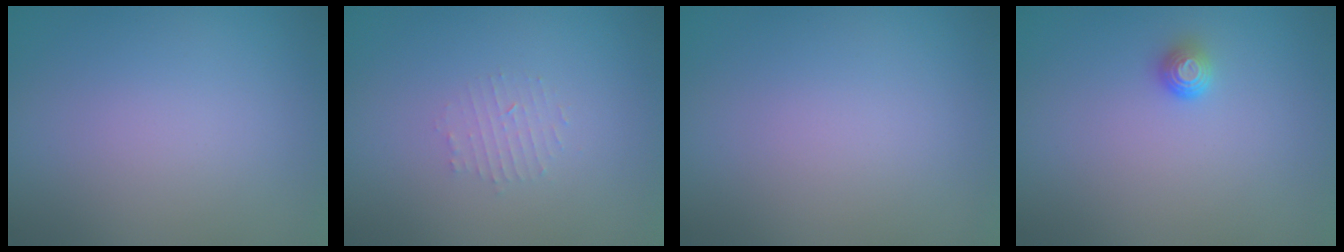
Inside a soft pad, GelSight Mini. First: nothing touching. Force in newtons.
{"total": 1.2, "press": 1.1, "slide": 0.2}
{"total": 0.0}
{"total": 1.1, "press": 1.0, "slide": 0.5}